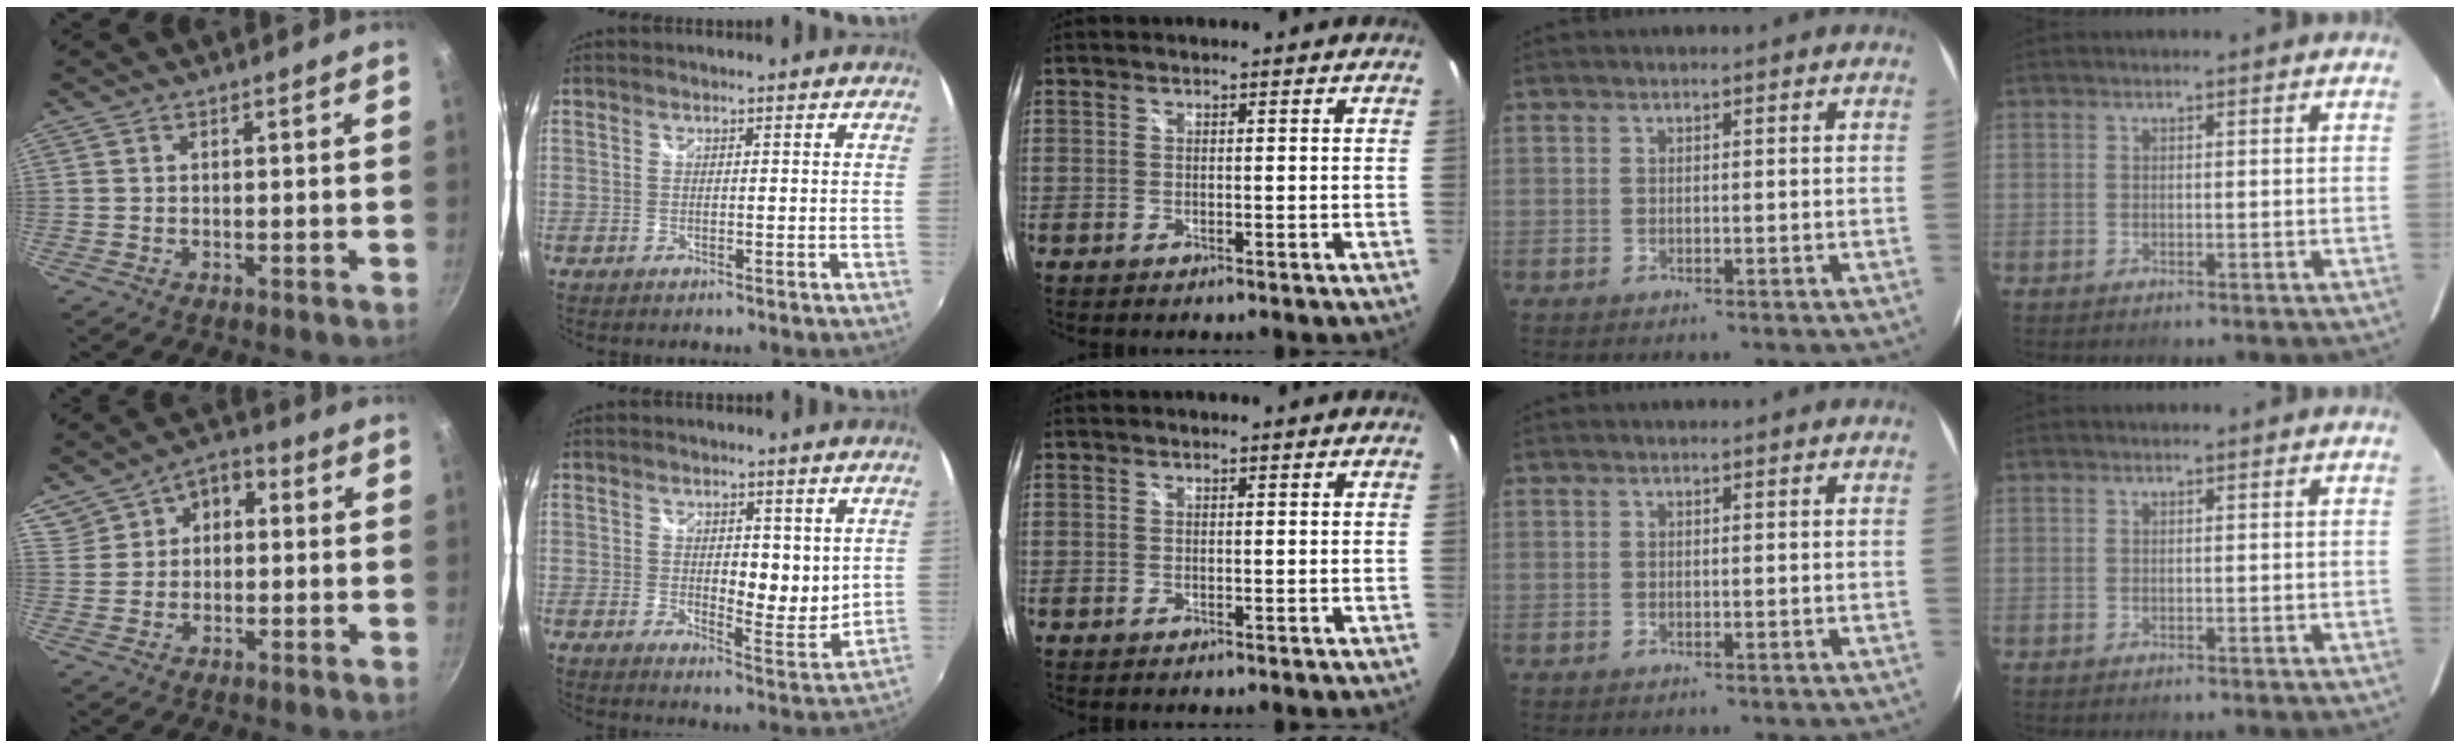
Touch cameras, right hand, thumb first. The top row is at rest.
{"thumb": {"total": 8.0, "force": [2.2, 6.4, 4.3], "torque": [-0.042, 0.017, 0.031]}, "index": {"total": 6.8, "force": [1.8, 3.6, 5.5], "torque": [-0.078, -0.014, 0.033]}}